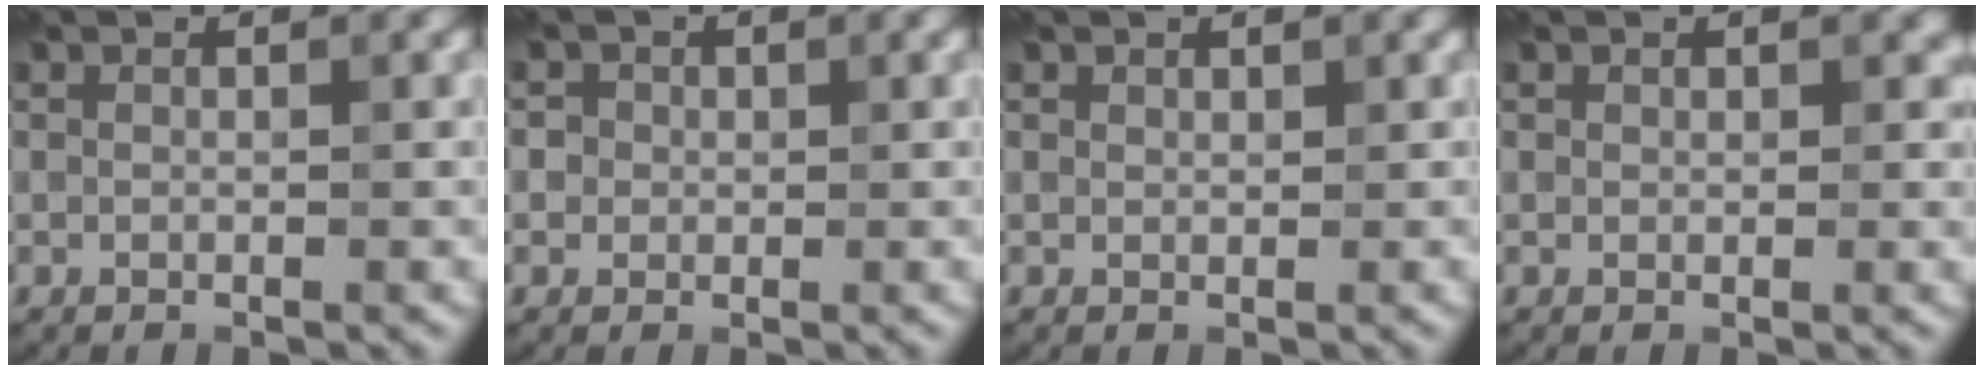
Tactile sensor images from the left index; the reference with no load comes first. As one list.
[{"total": 1.9, "force": [0.6, 1.7, 0.5], "torque": [0.011, 0.009, -0.016]}, {"total": 0.5, "force": [0.5, 0.3, 0.0], "torque": [0.002, 0.005, 0.005]}, {"total": 1.8, "force": [0.6, 1.3, 1.1], "torque": [-0.009, 0.003, 0.006]}]